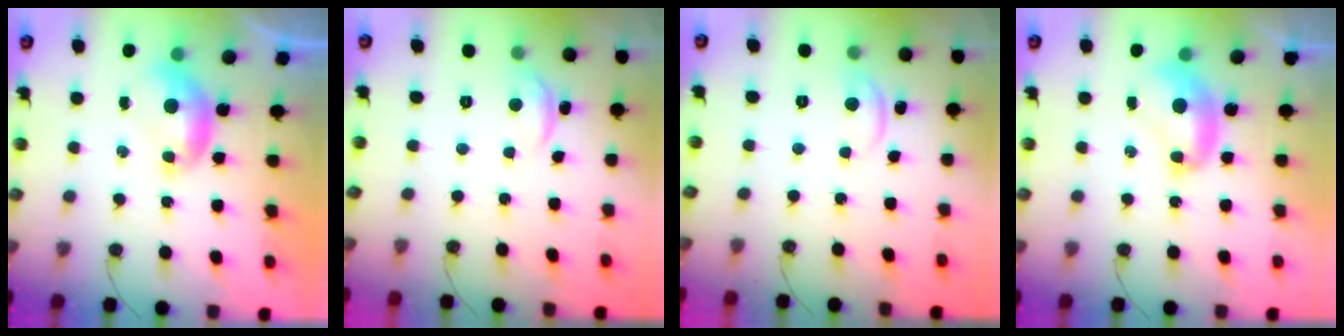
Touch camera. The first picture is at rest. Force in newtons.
{"total": 1.1, "press": 0.9, "slide": 0.7}
{"total": 1.4, "press": 1.4, "slide": 0.4}
{"total": 2.3, "press": 2.3, "slide": 0.3}